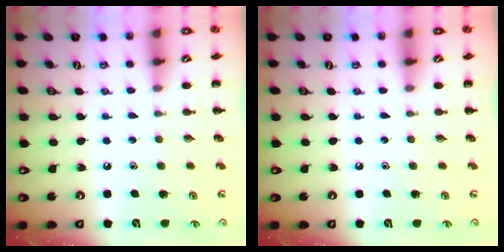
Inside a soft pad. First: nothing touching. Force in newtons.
{"total": 0.0}